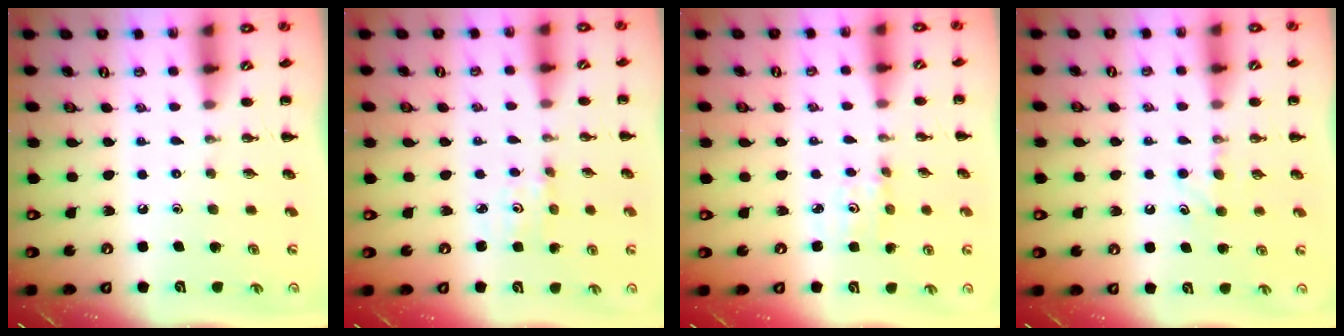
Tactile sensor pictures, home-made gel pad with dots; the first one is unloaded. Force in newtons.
{"total": 1.2, "press": 1.1, "slide": 0.4}
{"total": 2.4, "press": 2.3, "slide": 0.7}
{"total": 4.6, "press": 4.4, "slide": 1.2}